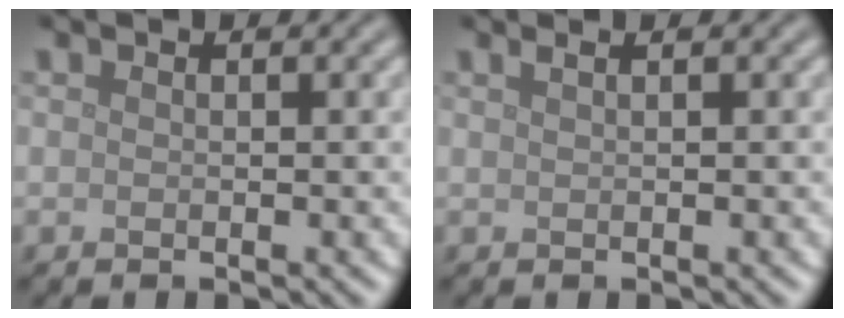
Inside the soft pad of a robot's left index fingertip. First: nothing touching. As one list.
[{"total": 1.8, "force": [1.0, 0.9, 1.2], "torque": [-0.005, 0.003, -0.004]}]